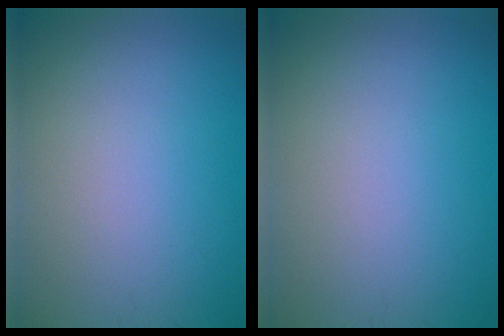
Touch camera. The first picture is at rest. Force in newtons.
{"total": 0.0}